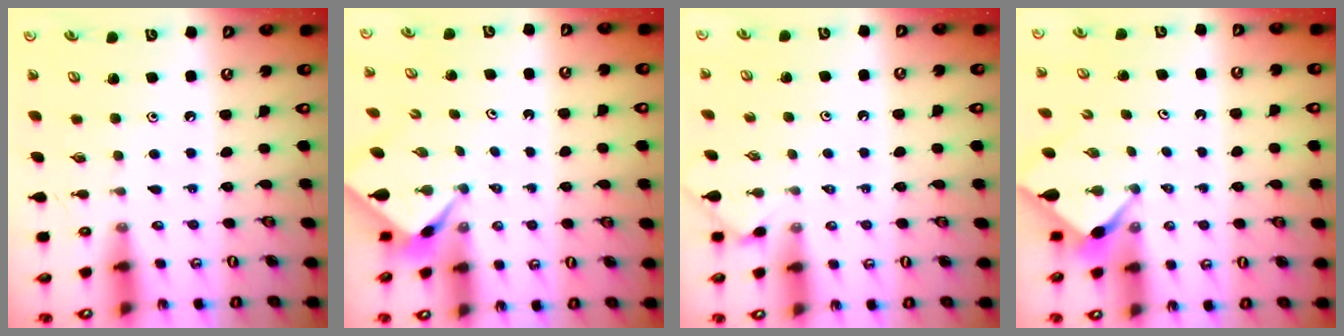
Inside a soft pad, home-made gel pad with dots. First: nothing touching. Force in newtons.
{"total": 2.3, "press": 2.3, "slide": 0.2}
{"total": 2.1, "press": 2.1, "slide": 0.4}
{"total": 2.6, "press": 2.5, "slide": 0.3}